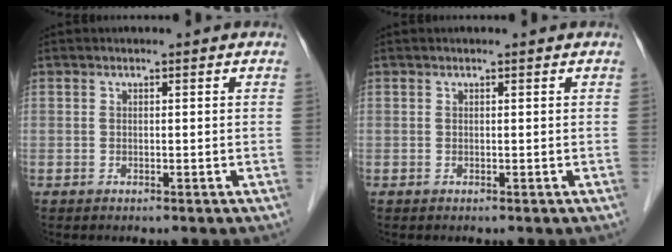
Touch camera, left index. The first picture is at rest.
{"total": 0.0}